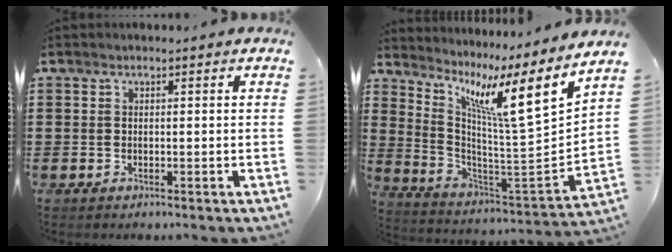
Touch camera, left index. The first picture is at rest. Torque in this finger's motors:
{"motor_torque": [1.95, -0.19, 0.84, 0.21]}